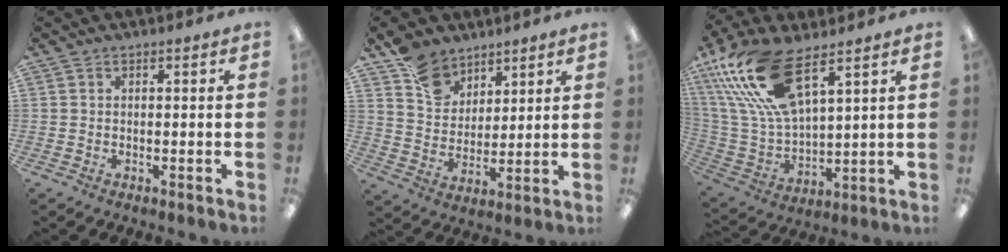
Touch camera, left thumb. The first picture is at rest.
{"total": 11.1, "force": [8.0, 7.2, 2.9], "torque": [-0.061, -0.041, 0.156]}
{"total": 20.5, "force": [12.7, 8.3, 13.8], "torque": [-0.317, -0.050, 0.226]}